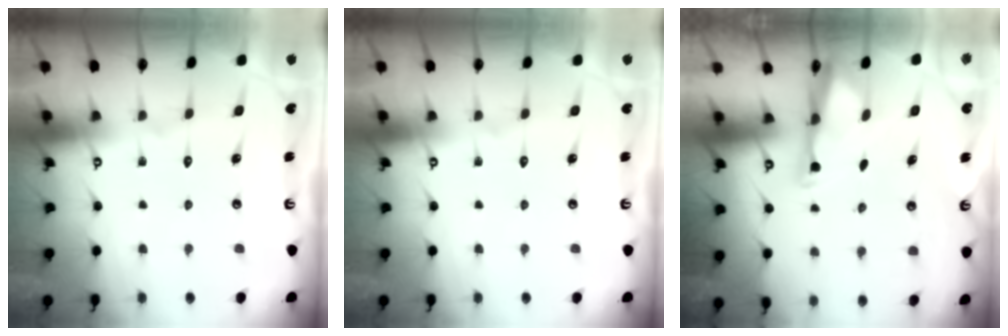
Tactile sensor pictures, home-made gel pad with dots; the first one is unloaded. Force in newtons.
{"total": 0.0}
{"total": 2.9, "press": 2.9, "slide": 0.6}